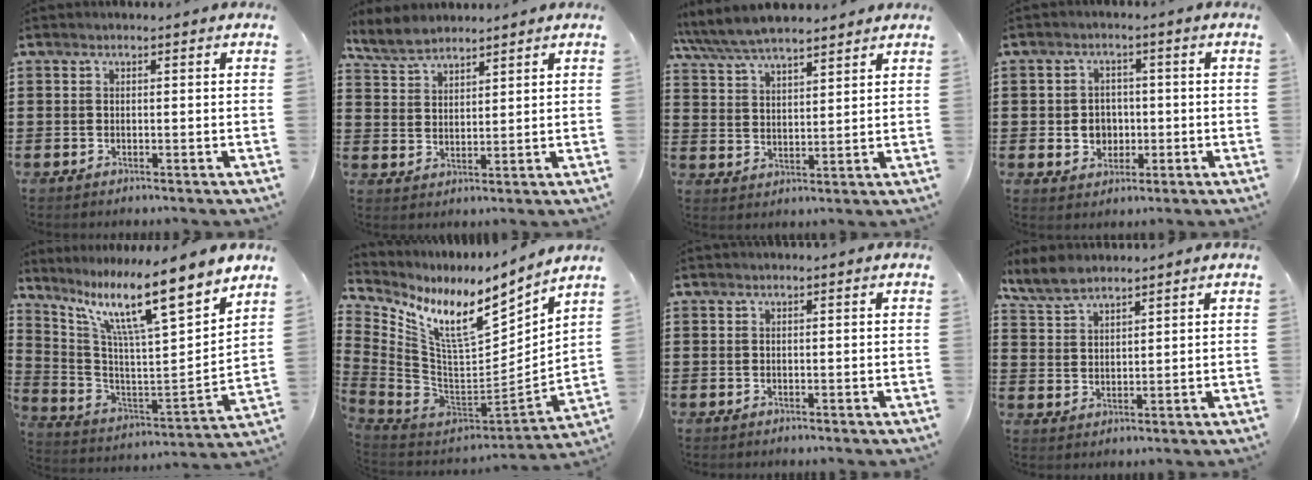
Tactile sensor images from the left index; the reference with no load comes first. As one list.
[{"total": 4.4, "force": [4.0, 1.4, 1.0], "torque": [-0.036, -0.003, 0.076]}, {"total": 6.4, "force": [6.0, 1.3, 2.0], "torque": [-0.060, -0.018, 0.108]}, {"total": 4.1, "force": [-0.5, 3.7, 1.6], "torque": [-0.037, 0.004, -0.015]}, {"total": 13.0, "force": [9.7, 1.0, 8.6], "torque": [-0.187, -0.068, 0.152]}, {"total": 11.2, "force": [6.5, 4.0, 8.2], "torque": [-0.176, -0.053, 0.109]}, {"total": 0.0}, {"total": 4.3, "force": [3.8, 1.2, 1.4], "torque": [-0.041, -0.004, 0.072]}]